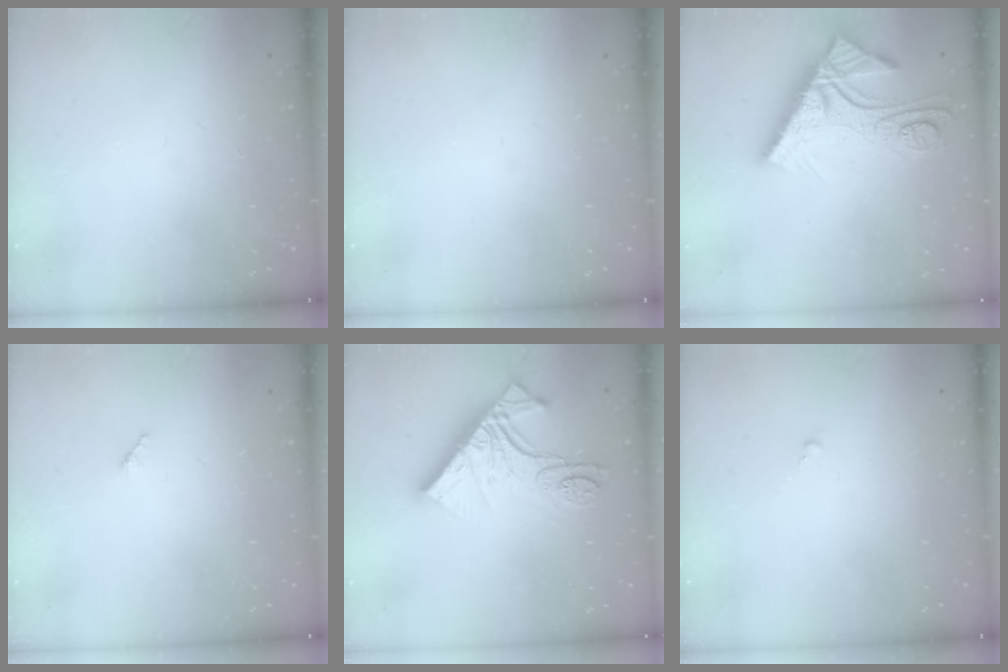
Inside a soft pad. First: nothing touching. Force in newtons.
{"total": 0.0}
{"total": 15.3, "press": 15.3, "slide": 1.4}
{"total": 2.5, "press": 2.5, "slide": 0.3}
{"total": 16.4, "press": 16.3, "slide": 1.6}
{"total": 0.0}